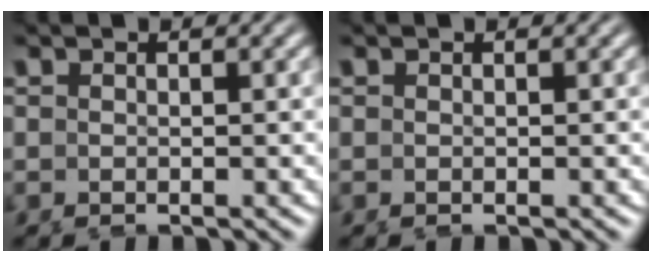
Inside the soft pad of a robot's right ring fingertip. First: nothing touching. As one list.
[{"total": 0.0}]